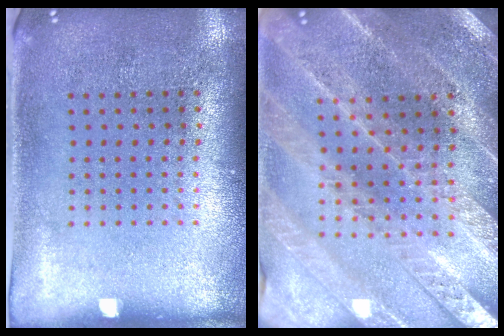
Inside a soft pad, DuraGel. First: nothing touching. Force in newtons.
{"total": 2.5, "press": 2.5, "slide": 0.2}